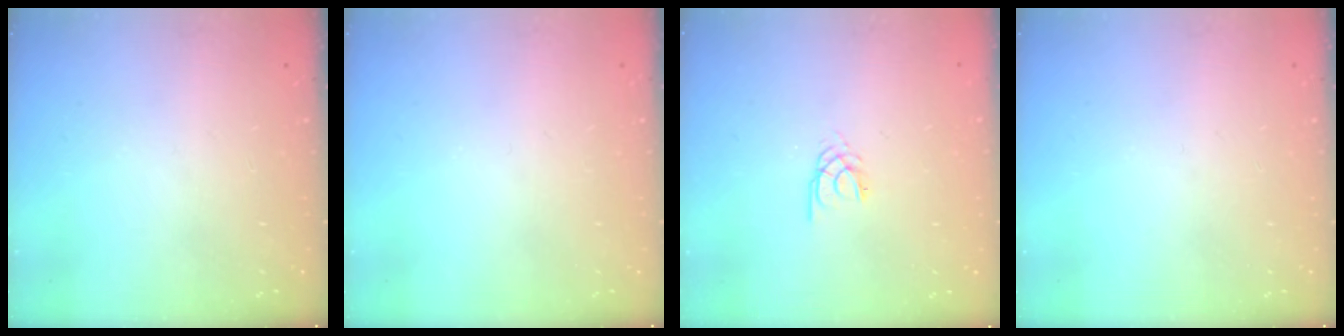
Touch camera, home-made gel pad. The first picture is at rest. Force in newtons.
{"total": 0.0}
{"total": 1.7, "press": 1.7, "slide": 0.3}
{"total": 0.0}